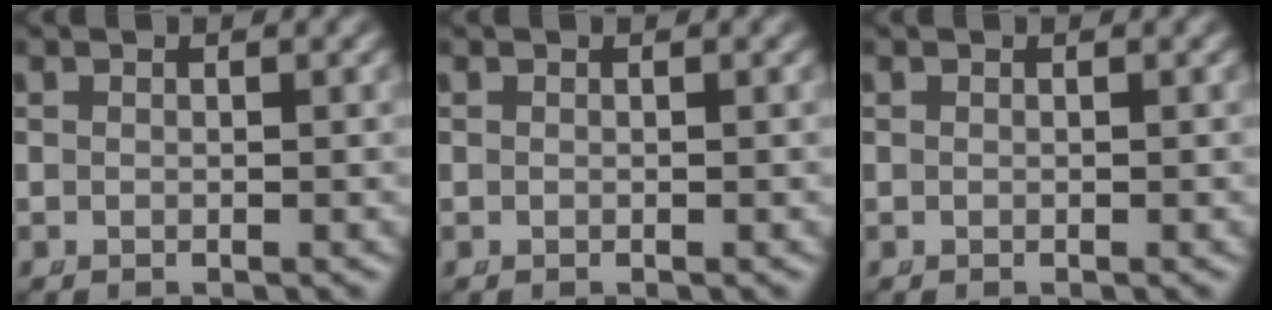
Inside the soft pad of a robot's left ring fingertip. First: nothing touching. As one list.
[{"total": 0.0}, {"total": 0.0}]